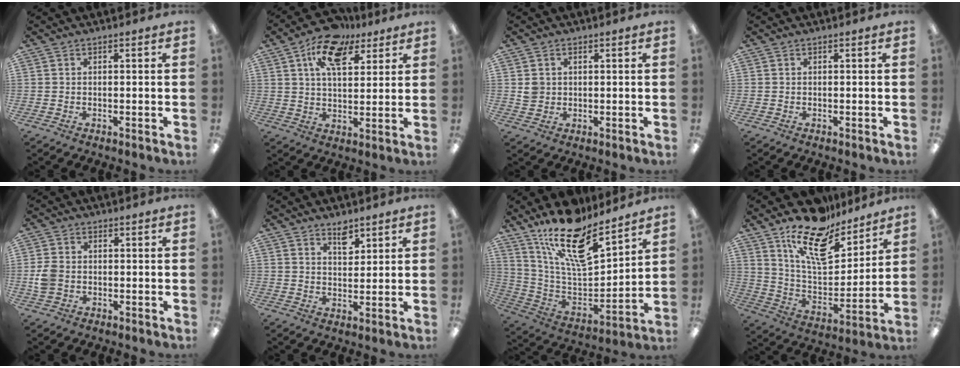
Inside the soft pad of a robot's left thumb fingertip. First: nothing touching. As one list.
[{"total": 12.5, "force": [7.1, 6.3, 8.2], "torque": [-0.133, -0.022, 0.124]}, {"total": 2.9, "force": [0.7, 2.7, 0.7], "torque": [-0.009, 0.001, 0.010]}, {"total": 0.0}, {"total": 5.0, "force": [-0.6, 4.0, 2.9], "torque": [-0.065, 0.006, -0.010]}, {"total": 5.0, "force": [3.7, 2.4, 2.2], "torque": [-0.012, -0.026, 0.061]}, {"total": 19.6, "force": [15.0, 6.4, 10.9], "torque": [-0.192, -0.108, 0.262]}, {"total": 18.1, "force": [13.1, 7.9, 9.7], "torque": [-0.171, -0.082, 0.228]}]